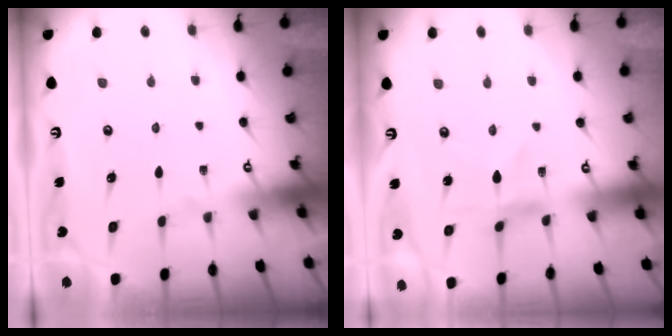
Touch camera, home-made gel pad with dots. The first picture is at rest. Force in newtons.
{"total": 1.1, "press": 1.1, "slide": 0.2}